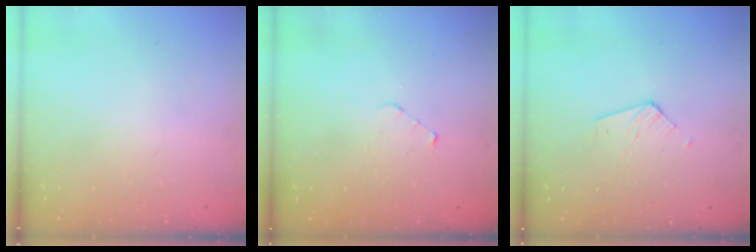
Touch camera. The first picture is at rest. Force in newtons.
{"total": 3.4, "press": 3.4, "slide": 0.3}
{"total": 3.7, "press": 3.6, "slide": 0.3}